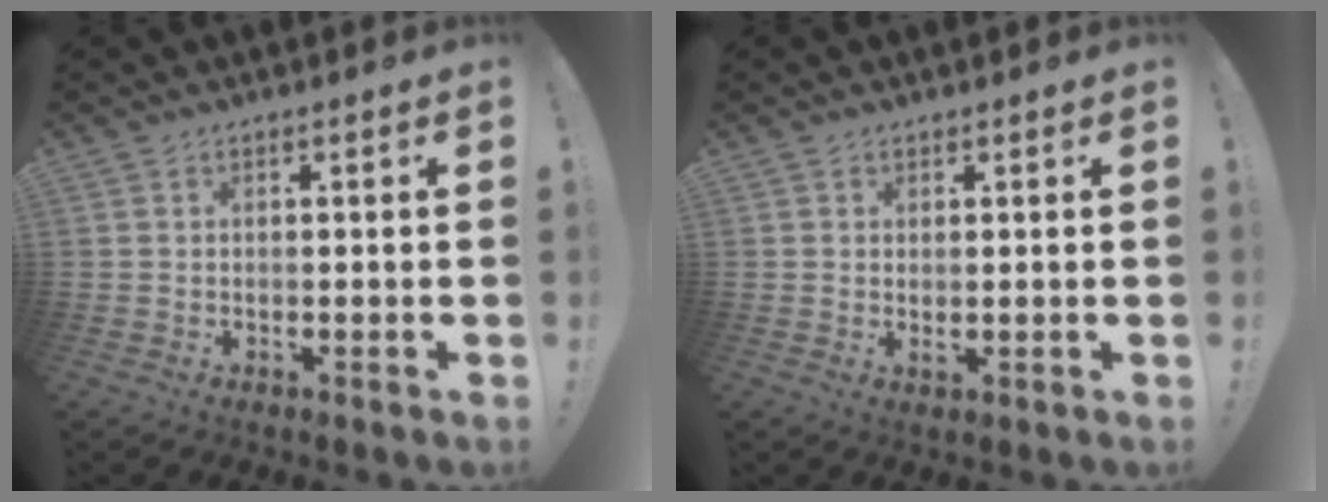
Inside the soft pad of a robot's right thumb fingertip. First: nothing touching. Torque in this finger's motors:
{"motor_torque": [-0.26, 0.17, -0.30, 0.21, 0.00]}